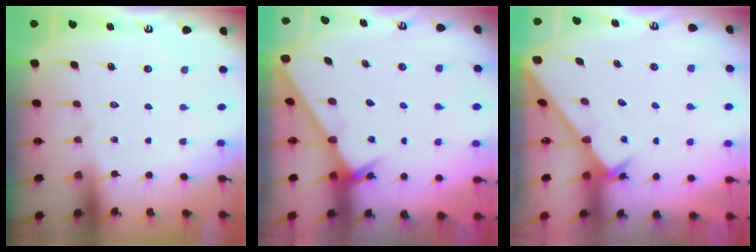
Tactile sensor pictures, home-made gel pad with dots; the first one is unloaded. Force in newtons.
{"total": 2.5, "press": 2.5, "slide": 0.3}
{"total": 2.5, "press": 2.5, "slide": 0.2}